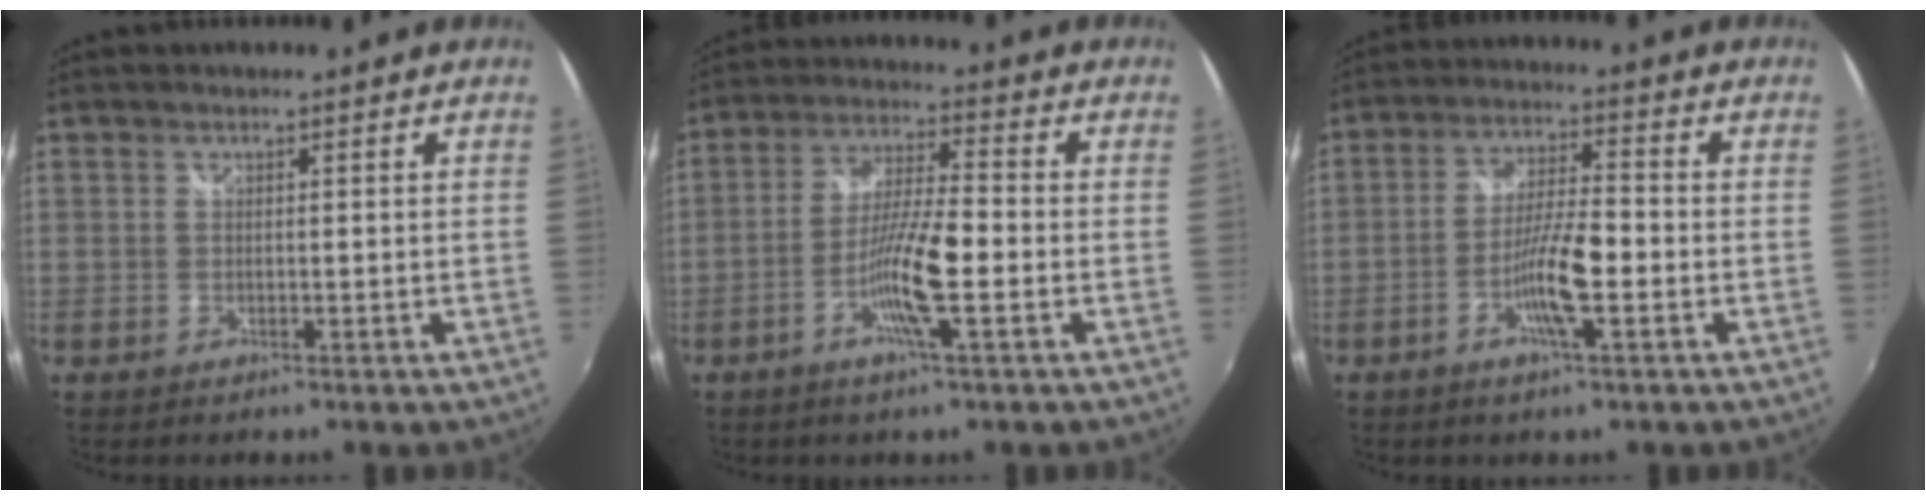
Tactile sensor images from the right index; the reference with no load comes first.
{"total": 9.4, "force": [-3.4, 0.7, 8.8], "torque": [-0.175, -0.002, -0.066]}
{"total": 8.3, "force": [-3.1, 1.0, 7.6], "torque": [-0.147, -0.002, -0.058]}